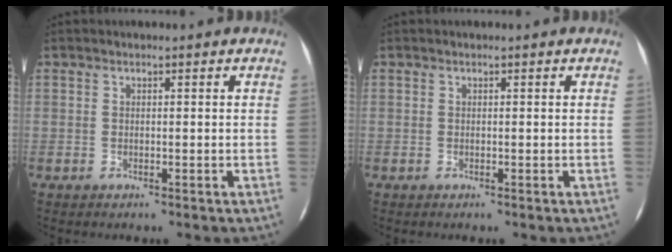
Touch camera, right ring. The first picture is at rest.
{"total": 0.0}